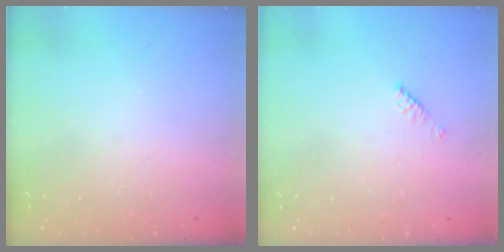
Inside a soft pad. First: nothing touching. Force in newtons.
{"total": 4.1, "press": 4.0, "slide": 0.6}